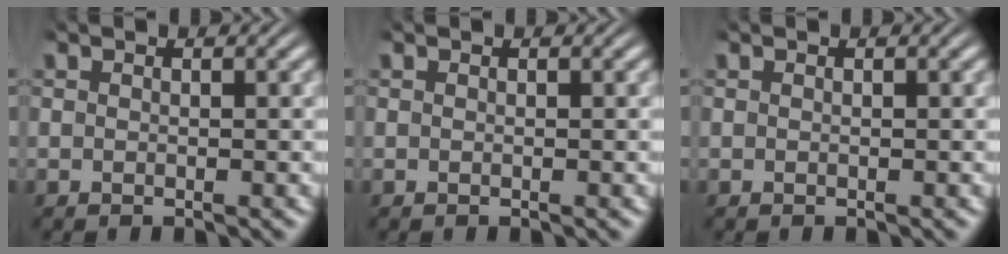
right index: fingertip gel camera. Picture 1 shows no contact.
{"total": 0.0}
{"total": 0.0}